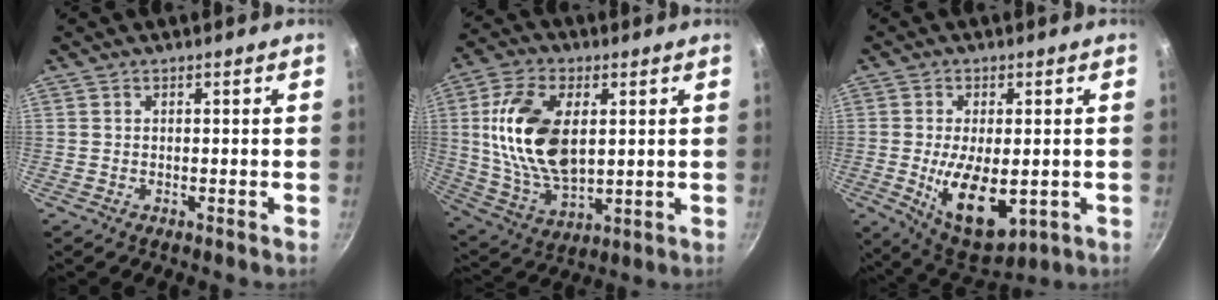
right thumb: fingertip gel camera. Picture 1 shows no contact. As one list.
[{"total": 18.5, "force": [3.0, 10.2, 15.1], "torque": [-0.287, -0.011, 0.062]}, {"total": 13.0, "force": [-2.3, 6.5, 11.0], "torque": [-0.173, -0.018, -0.017]}]